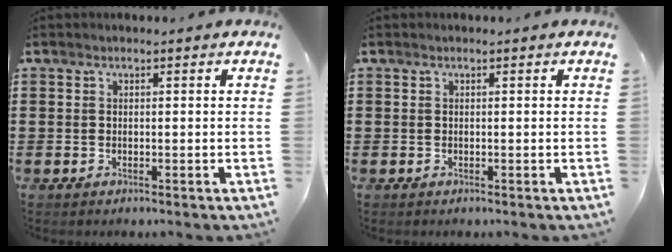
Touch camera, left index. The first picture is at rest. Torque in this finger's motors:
{"motor_torque": [0.00, 0.00, 0.00, 0.00]}